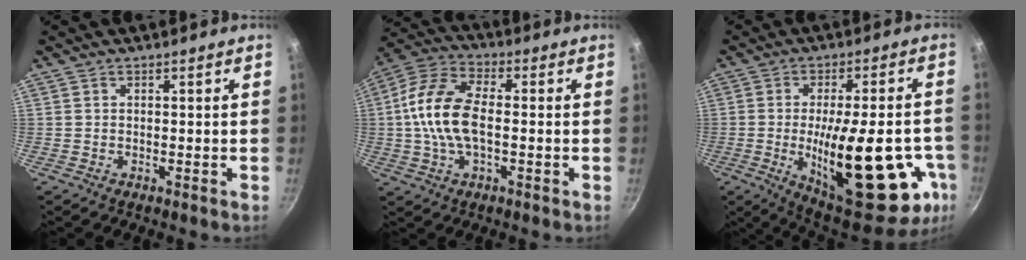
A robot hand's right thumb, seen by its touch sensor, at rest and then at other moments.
{"total": 13.5, "force": [-0.4, 7.1, 11.4], "torque": [-0.224, 0.032, -0.025]}
{"total": 28.2, "force": [-7.5, 10.7, 25.0], "torque": [-0.322, -0.002, -0.091]}